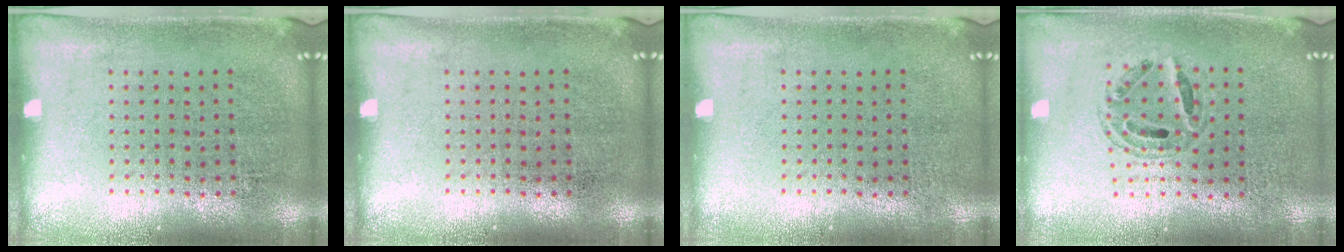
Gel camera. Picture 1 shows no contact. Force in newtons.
{"total": 0.0}
{"total": 0.0}
{"total": 0.7, "press": 0.7, "slide": 0.2}